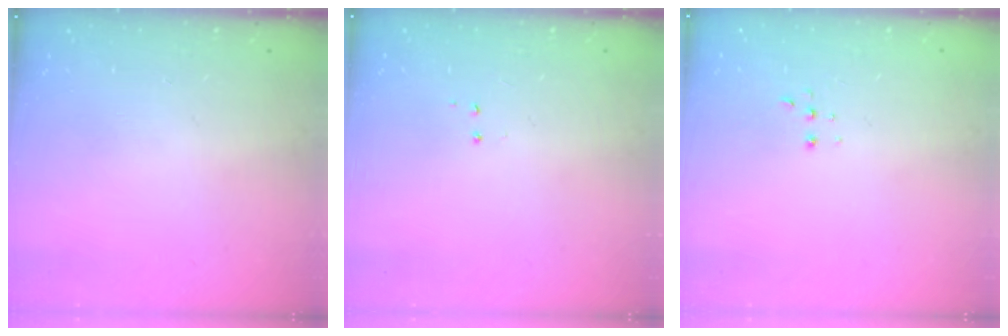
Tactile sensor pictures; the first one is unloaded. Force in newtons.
{"total": 4.0, "press": 4.0, "slide": 0.4}
{"total": 2.2, "press": 2.2, "slide": 0.5}